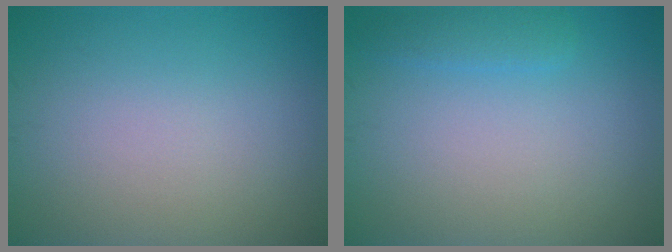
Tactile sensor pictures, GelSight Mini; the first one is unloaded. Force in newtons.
{"total": 1.4, "press": 1.4, "slide": 0.1}